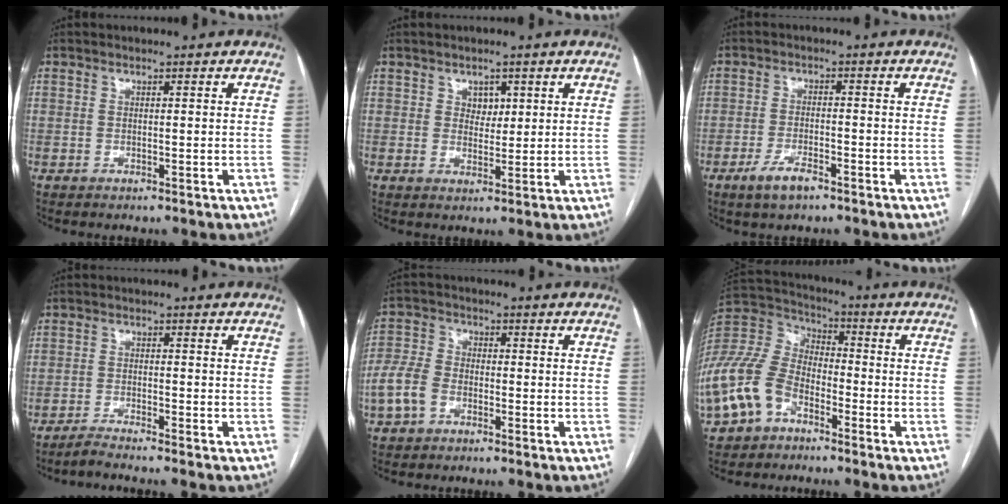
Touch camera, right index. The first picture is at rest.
{"total": 2.6, "force": [1.1, 1.9, 1.4], "torque": [-0.016, 0.001, 0.020]}
{"total": 4.7, "force": [-3.1, 1.3, 3.2], "torque": [-0.067, -0.003, -0.054]}
{"total": 3.7, "force": [-3.4, -1.0, 1.1], "torque": [-0.022, -0.011, -0.061]}
{"total": 5.9, "force": [-2.7, 3.9, 3.5], "torque": [-0.098, 0.013, -0.058]}
{"total": 17.9, "force": [-9.0, 11.6, 10.2], "torque": [-0.275, 0.022, -0.178]}